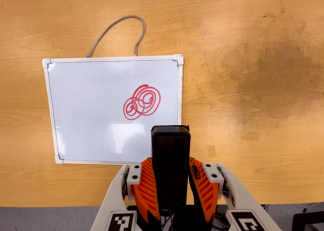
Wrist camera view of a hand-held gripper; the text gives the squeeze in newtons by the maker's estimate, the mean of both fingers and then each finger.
{"total": 6.2, "left": 4.7, "right": 7.8}